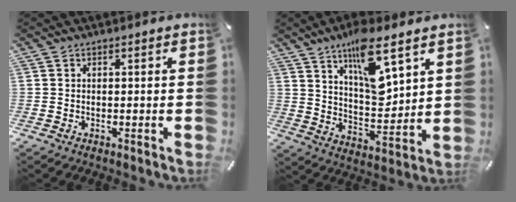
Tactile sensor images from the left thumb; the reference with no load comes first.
{"total": 14.5, "force": [8.8, 5.5, 10.1], "torque": [-0.151, -0.050, 0.147]}